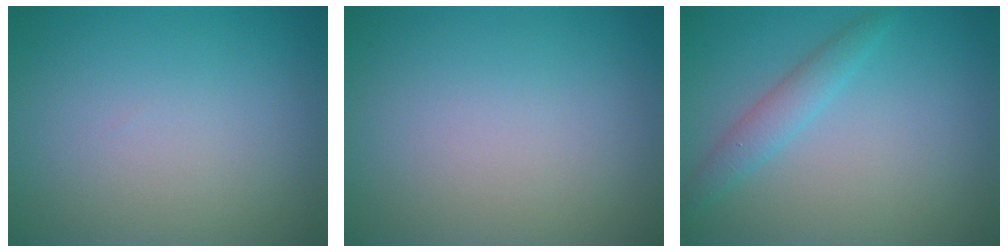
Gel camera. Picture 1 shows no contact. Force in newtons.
{"total": 0.0}
{"total": 2.1, "press": 2.1, "slide": 0.1}